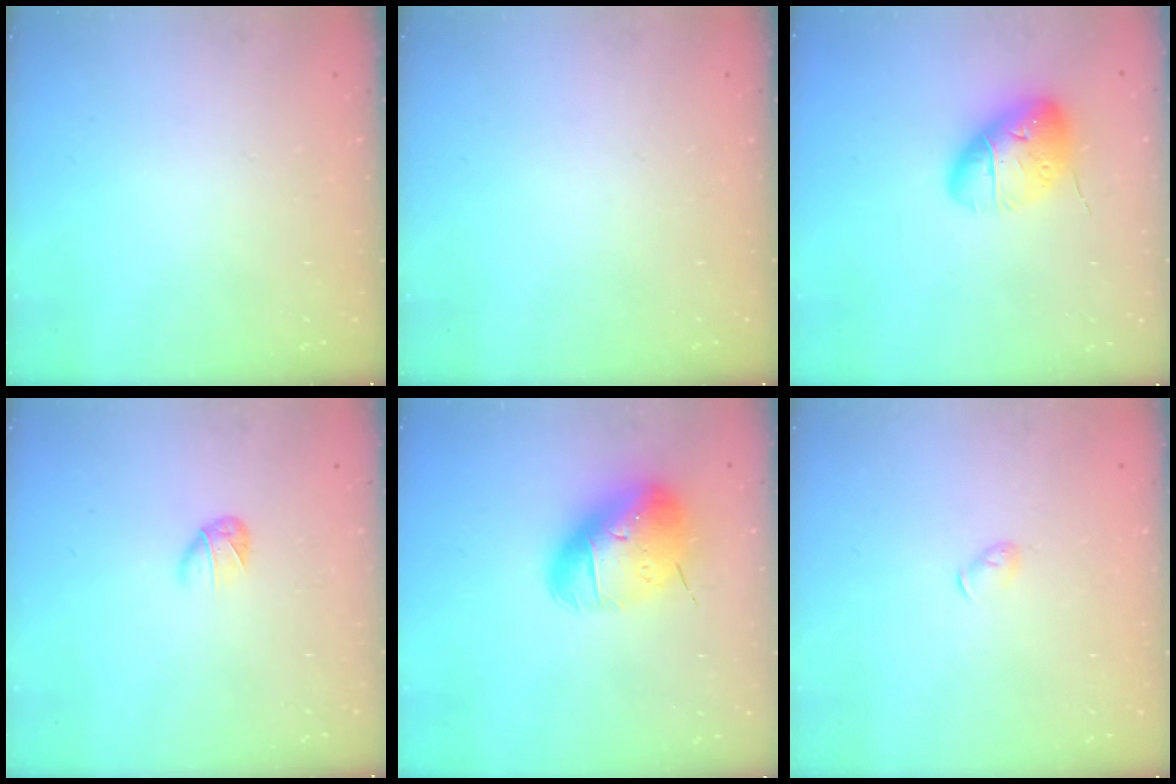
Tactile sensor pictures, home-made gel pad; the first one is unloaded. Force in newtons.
{"total": 0.0}
{"total": 16.3, "press": 15.9, "slide": 3.7}
{"total": 3.4, "press": 3.3, "slide": 0.8}
{"total": 16.6, "press": 16.5, "slide": 2.5}
{"total": 3.2, "press": 3.2, "slide": 0.6}